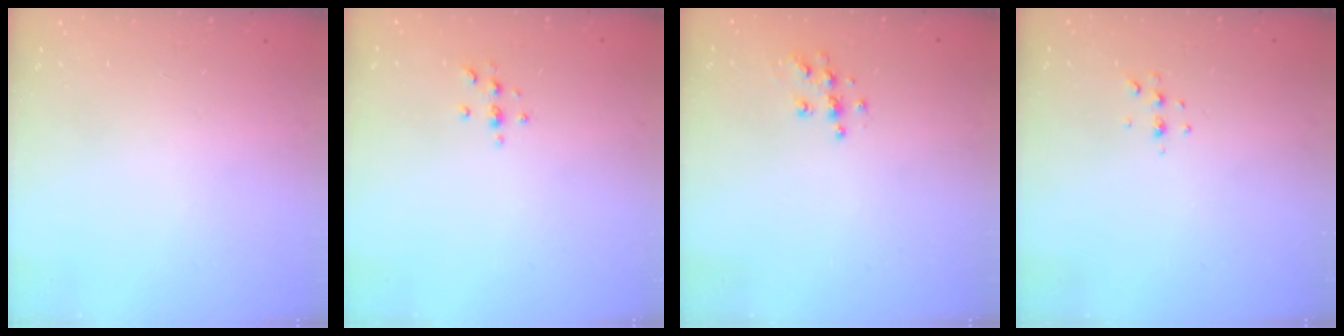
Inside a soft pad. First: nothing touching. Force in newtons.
{"total": 2.9, "press": 2.9, "slide": 0.4}
{"total": 6.4, "press": 6.4, "slide": 0.2}
{"total": 4.4, "press": 4.0, "slide": 1.8}